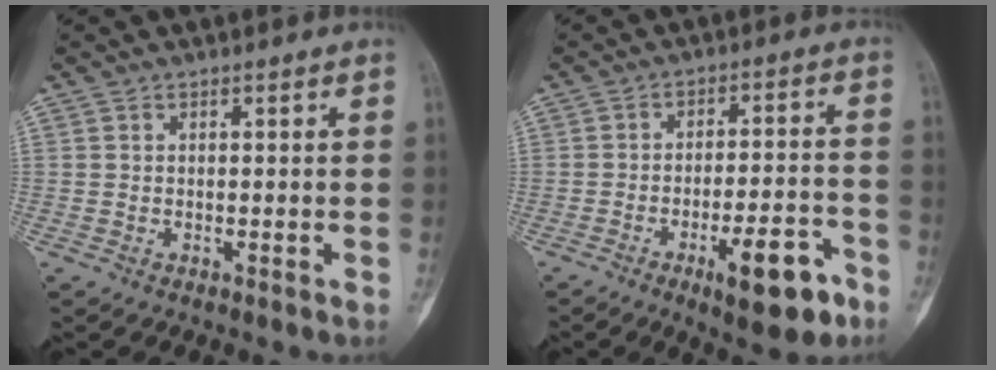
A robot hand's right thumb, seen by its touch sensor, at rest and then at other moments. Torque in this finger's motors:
{"motor_torque": [1.42, 0.63, 0.86, -0.66, 0.24]}